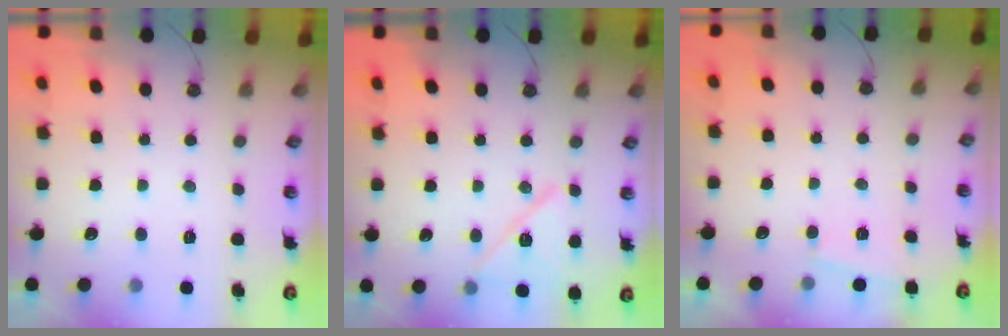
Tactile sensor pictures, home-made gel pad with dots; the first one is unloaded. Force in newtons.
{"total": 12.7, "press": 12.7, "slide": 0.7}
{"total": 1.6, "press": 1.0, "slide": 1.2}